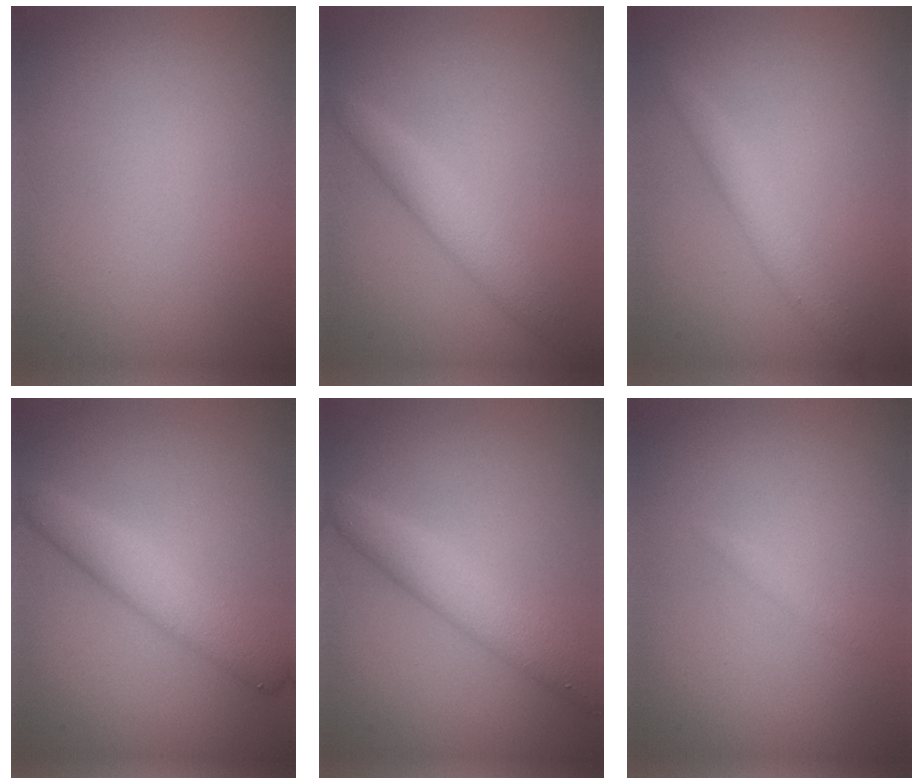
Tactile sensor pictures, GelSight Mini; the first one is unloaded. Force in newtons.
{"total": 3.0, "press": 3.0, "slide": 0.1}
{"total": 2.2, "press": 2.2, "slide": 0.1}
{"total": 3.8, "press": 3.8, "slide": 0.1}
{"total": 3.9, "press": 3.9, "slide": 0.0}
{"total": 0.6, "press": 0.6, "slide": 0.0}